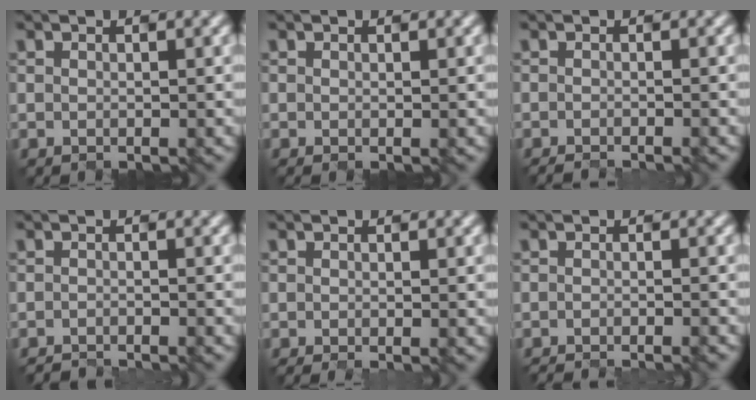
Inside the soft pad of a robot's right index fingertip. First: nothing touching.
{"total": 0.0}
{"total": 1.0, "force": [-0.7, 0.5, 0.6], "torque": [0.011, 0.000, -0.016]}
{"total": 1.8, "force": [-1.8, 0.0, 0.1], "torque": [0.013, -0.006, -0.033]}
{"total": 1.0, "force": [-0.4, 0.4, 0.8], "torque": [-0.002, 0.002, -0.005]}
{"total": 2.1, "force": [-1.7, 0.4, 1.1], "torque": [0.011, -0.002, -0.028]}